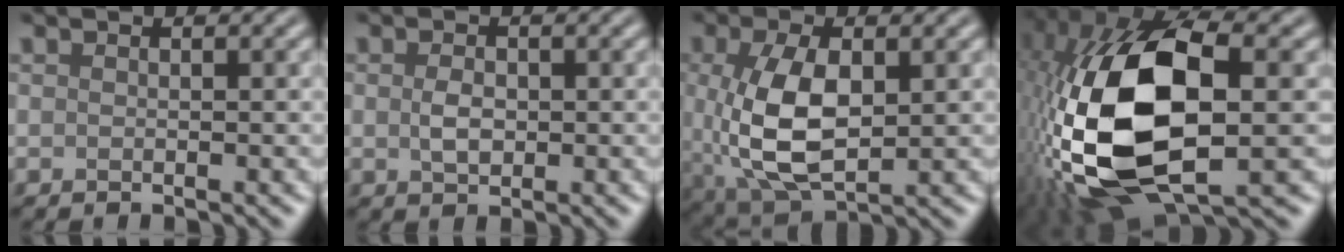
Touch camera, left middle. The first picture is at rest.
{"total": 1.7, "force": [0.1, 1.2, 1.2], "torque": [-0.027, 0.003, 0.001]}
{"total": 7.7, "force": [0.2, 4.2, 6.5], "torque": [-0.150, -0.006, 0.011]}
{"total": 16.8, "force": [-1.6, 8.9, 14.1], "torque": [-0.312, -0.005, -0.024]}